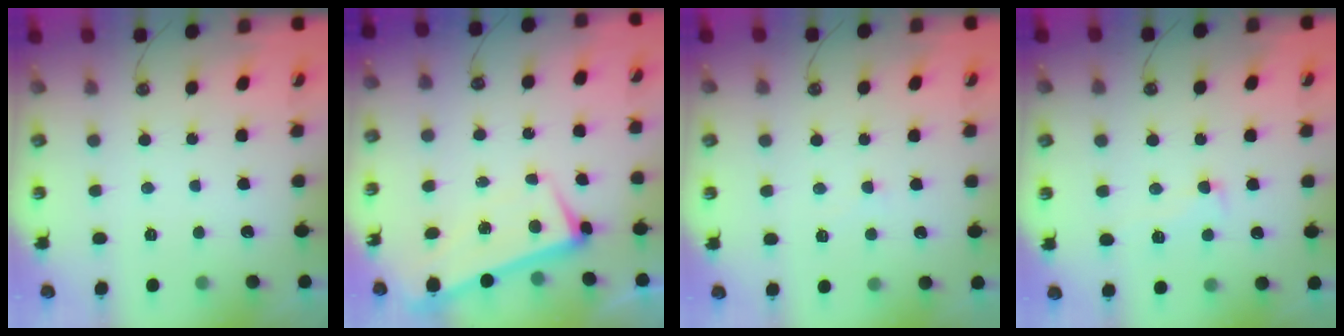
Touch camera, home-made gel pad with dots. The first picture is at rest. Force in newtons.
{"total": 1.9, "press": 1.3, "slide": 1.4}
{"total": 3.8, "press": 3.7, "slide": 0.5}
{"total": 1.1, "press": 0.7, "slide": 0.9}